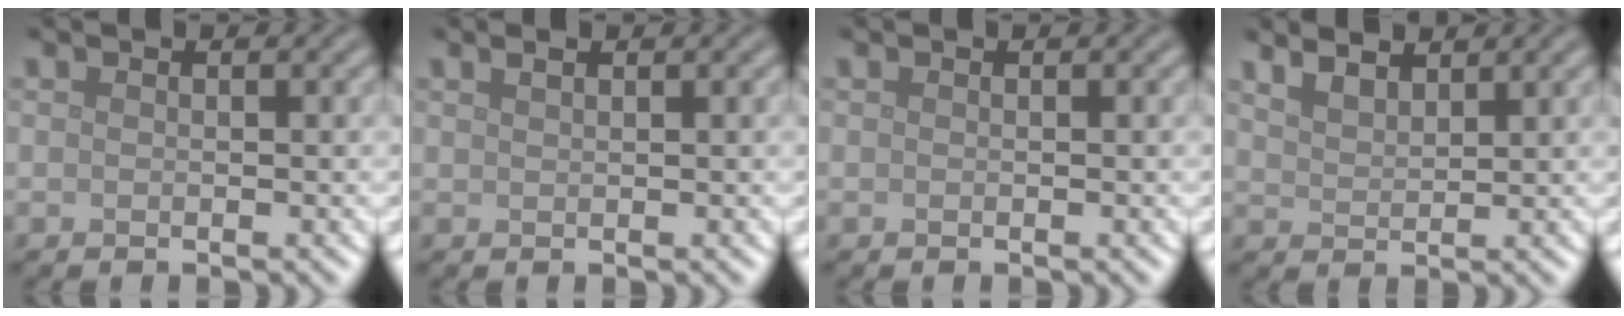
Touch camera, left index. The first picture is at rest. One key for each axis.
{"total": 0.7, "fx": 0.6, "fy": 0.2, "fz": 0.4, "tx": -0.007, "ty": 0.003, "tz": 0.011}
{"total": 0.0}
{"total": 3.6, "fx": 3.0, "fy": 1.2, "fz": 1.5, "tx": -0.028, "ty": 0.016, "tz": 0.038}